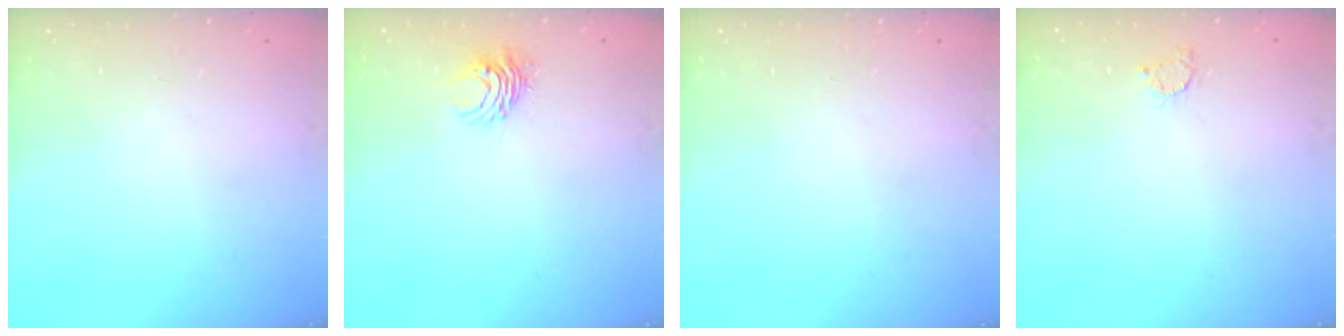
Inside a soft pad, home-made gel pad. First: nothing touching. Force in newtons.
{"total": 5.0, "press": 4.9, "slide": 0.5}
{"total": 0.0}
{"total": 2.4, "press": 2.4, "slide": 0.3}